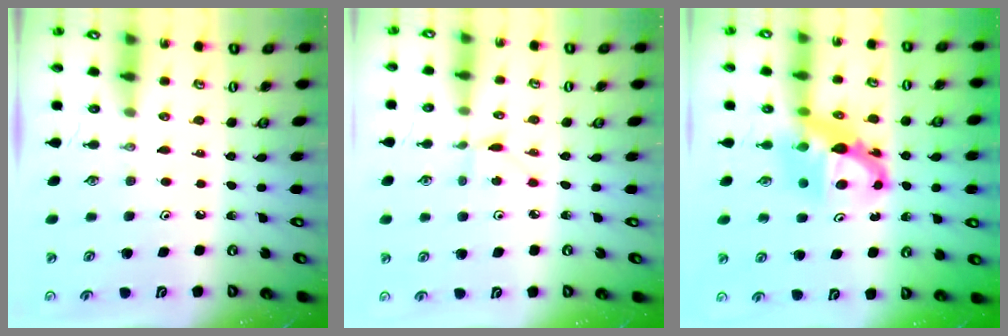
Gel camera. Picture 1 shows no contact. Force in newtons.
{"total": 0.9, "press": 0.9, "slide": 0.1}
{"total": 7.9, "press": 7.8, "slide": 0.6}